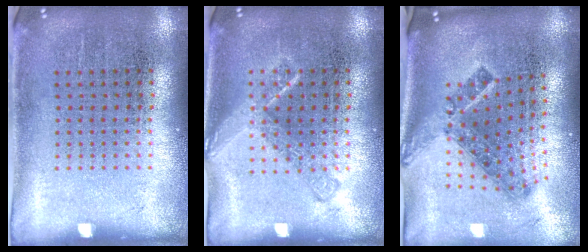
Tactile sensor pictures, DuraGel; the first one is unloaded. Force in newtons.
{"total": 1.3, "press": 1.3, "slide": 0.2}
{"total": 1.5, "press": 1.1, "slide": 1.1}